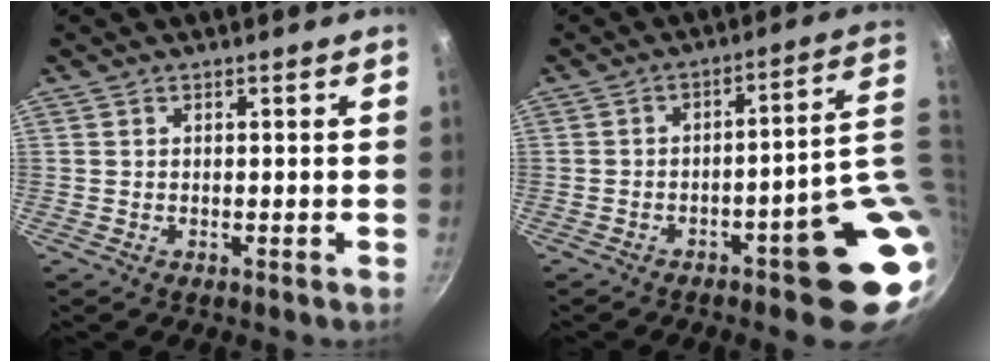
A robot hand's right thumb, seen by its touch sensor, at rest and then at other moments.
{"total": 14.7, "force": [-0.9, 4.2, 14.1], "torque": [-0.134, 0.011, 0.001]}